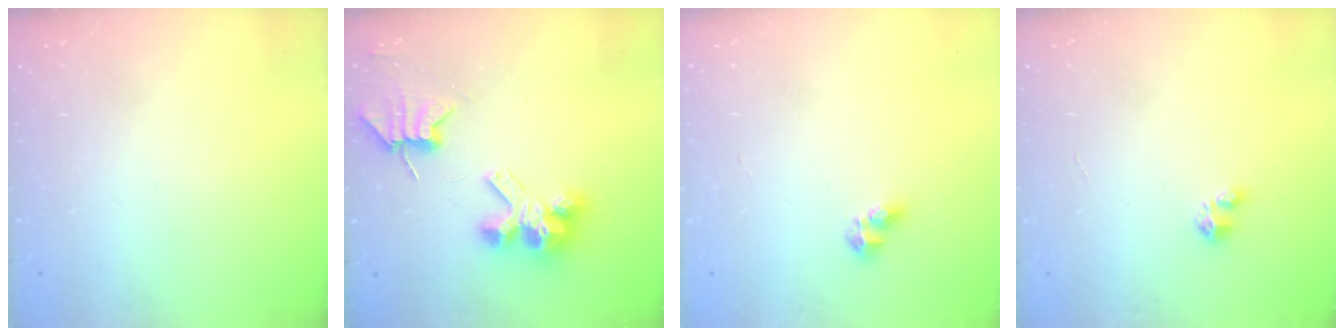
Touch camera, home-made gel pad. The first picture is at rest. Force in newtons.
{"total": 7.7, "press": 7.7, "slide": 1.0}
{"total": 5.9, "press": 5.9, "slide": 0.5}
{"total": 4.1, "press": 4.0, "slide": 0.4}